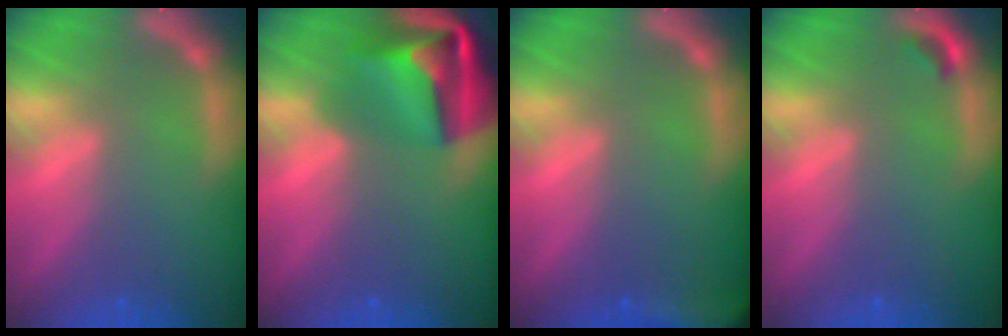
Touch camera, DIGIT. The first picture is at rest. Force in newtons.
{"total": 10.1}
{"total": 8.0}
{"total": 0.9}